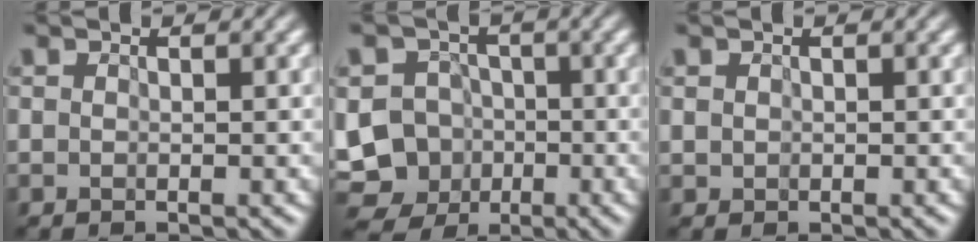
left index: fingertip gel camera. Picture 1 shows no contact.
{"total": 12.6, "force": [-4.2, 11.5, 2.9], "torque": [-0.103, -0.016, -0.066]}
{"total": 0.8, "force": [0.2, 0.7, 0.3], "torque": [0.004, 0.008, 0.003]}